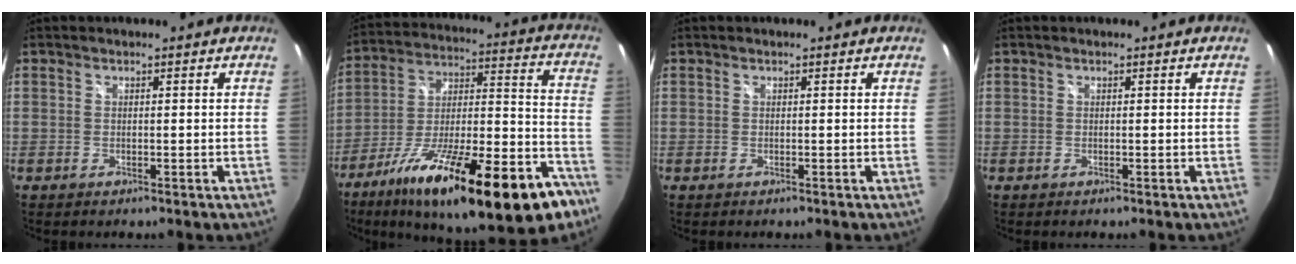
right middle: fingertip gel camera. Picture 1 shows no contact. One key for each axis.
{"total": 31.4, "fx": -19.0, "fy": 9.0, "fz": 23.3, "tx": -0.346, "ty": -0.022, "tz": -0.284}
{"total": 0.0}
{"total": 0.0}